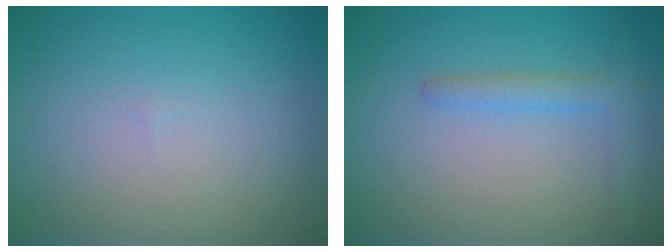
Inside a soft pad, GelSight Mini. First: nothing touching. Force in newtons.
{"total": 2.0, "press": 2.0, "slide": 0.2}